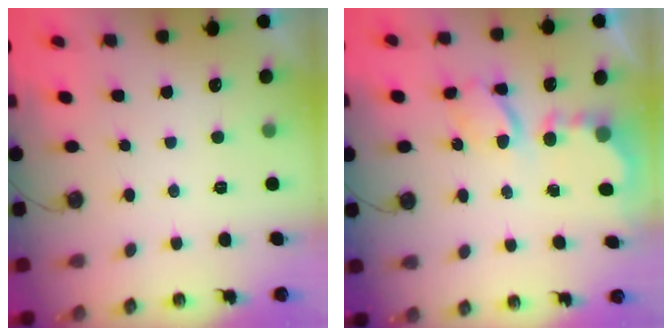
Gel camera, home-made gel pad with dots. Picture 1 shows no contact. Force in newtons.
{"total": 6.1, "press": 6.1, "slide": 0.3}